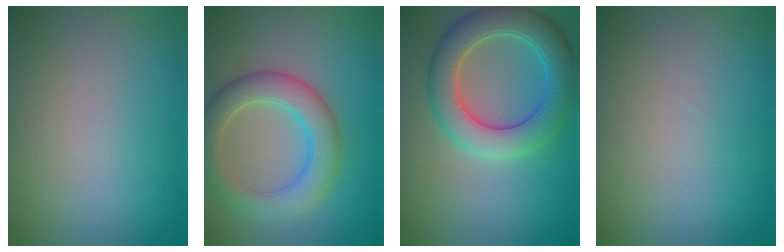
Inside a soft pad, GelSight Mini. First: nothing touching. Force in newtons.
{"total": 5.3, "press": 5.3, "slide": 0.3}
{"total": 6.8, "press": 6.8, "slide": 0.1}
{"total": 0.0}